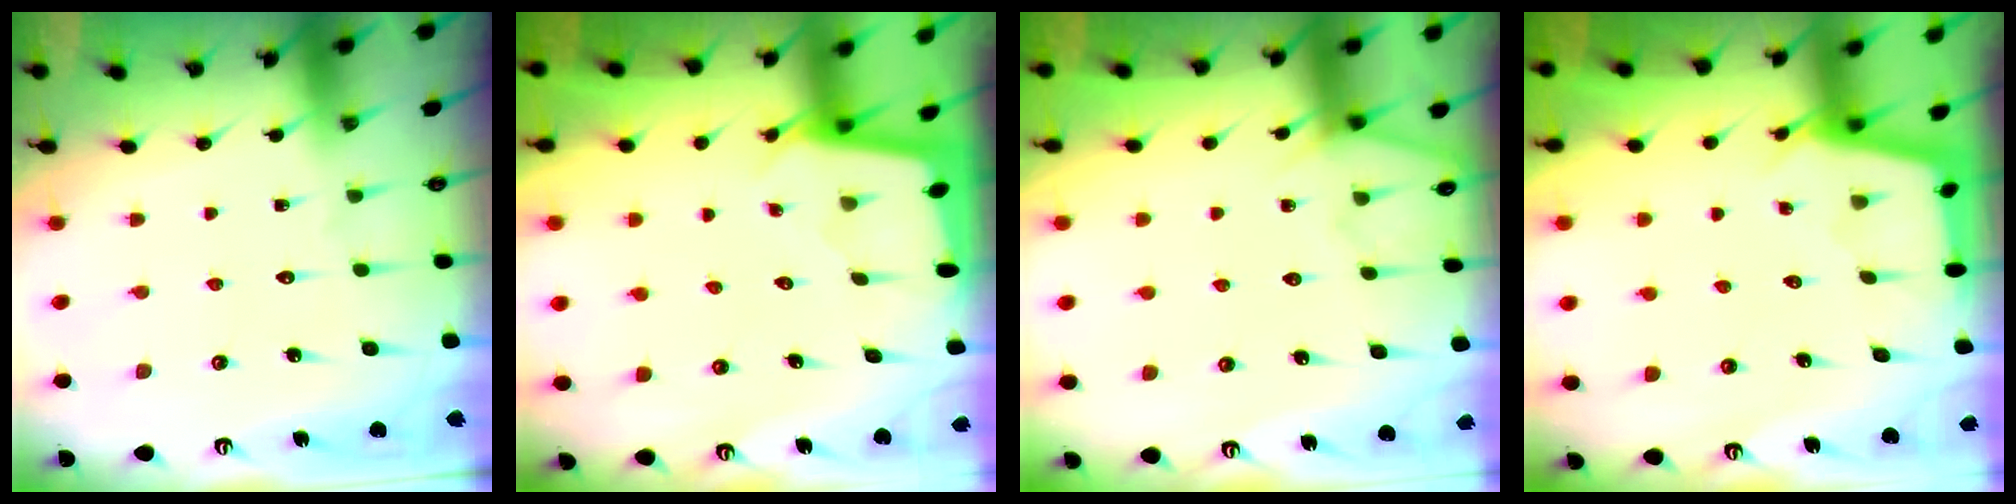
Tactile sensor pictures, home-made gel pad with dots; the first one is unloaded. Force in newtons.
{"total": 1.9, "press": 1.9, "slide": 0.1}
{"total": 5.2, "press": 5.1, "slide": 0.6}
{"total": 2.7, "press": 2.7, "slide": 0.3}